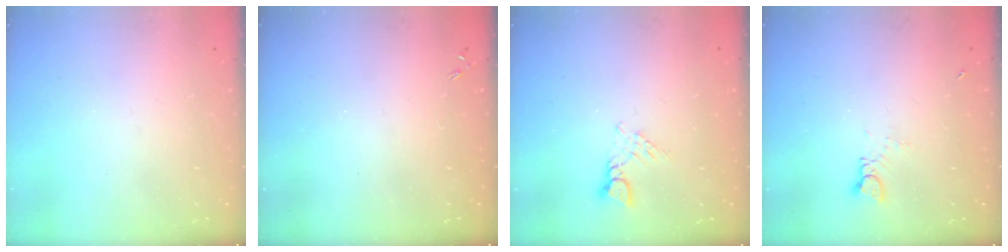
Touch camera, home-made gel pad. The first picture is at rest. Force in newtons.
{"total": 0.0}
{"total": 3.0, "press": 3.0, "slide": 0.4}
{"total": 1.4, "press": 1.4, "slide": 0.2}